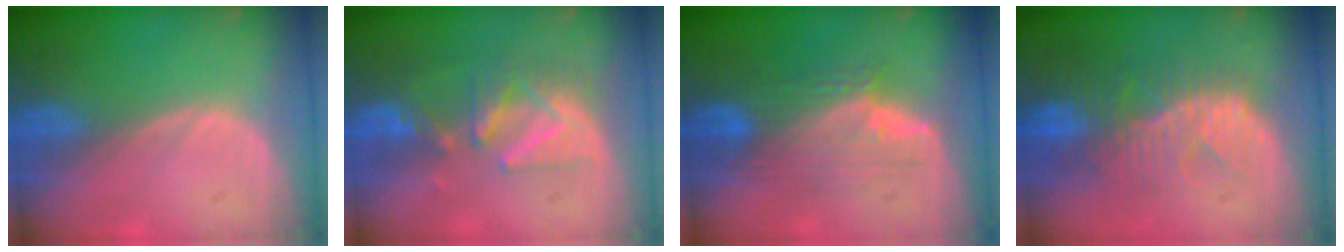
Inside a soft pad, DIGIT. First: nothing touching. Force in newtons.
{"total": 8.2, "press": 7.4, "slide": 3.5}
{"total": 7.6, "press": 7.4, "slide": 1.5}
{"total": 10.4, "press": 8.9, "slide": 5.4}